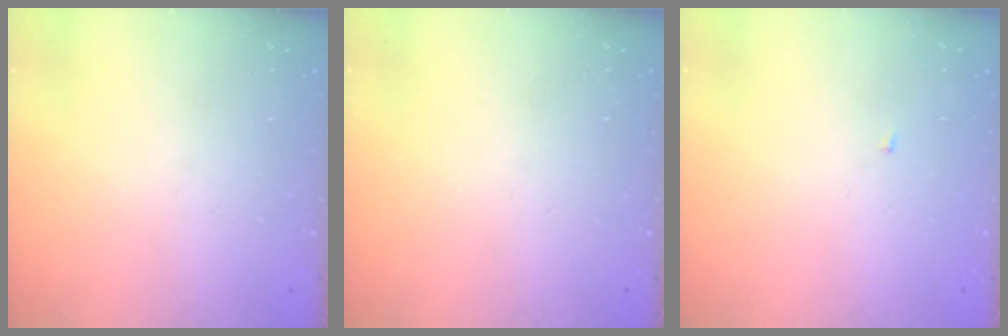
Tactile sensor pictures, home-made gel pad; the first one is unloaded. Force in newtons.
{"total": 0.0}
{"total": 1.8, "press": 1.8, "slide": 0.2}